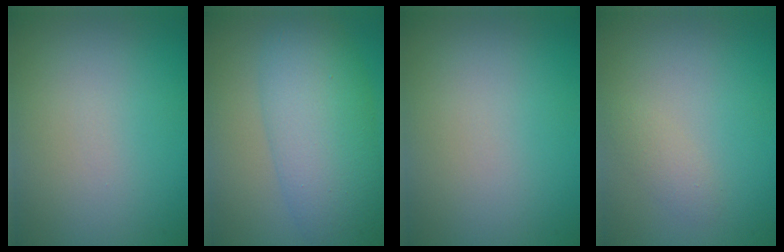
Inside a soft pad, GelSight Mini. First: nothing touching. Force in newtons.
{"total": 8.3, "press": 8.2, "slide": 0.3}
{"total": 0.0}
{"total": 1.1, "press": 1.1, "slide": 0.1}